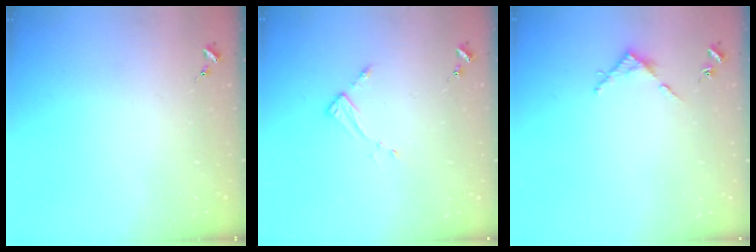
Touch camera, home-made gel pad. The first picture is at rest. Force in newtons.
{"total": 2.6, "press": 2.6, "slide": 0.4}
{"total": 4.7, "press": 4.7, "slide": 0.2}